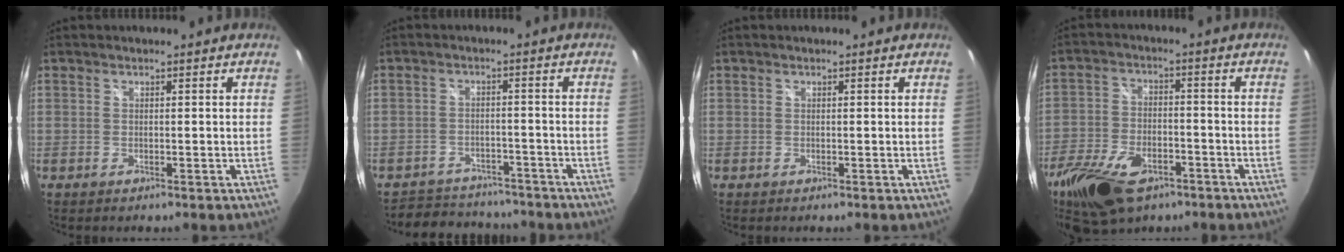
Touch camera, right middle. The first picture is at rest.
{"total": 10.2, "force": [-9.0, 4.3, 2.0], "torque": [-0.056, 0.019, -0.122]}
{"total": 0.0}
{"total": 16.1, "force": [-9.7, 8.6, 9.5], "torque": [-0.223, -0.021, -0.176]}